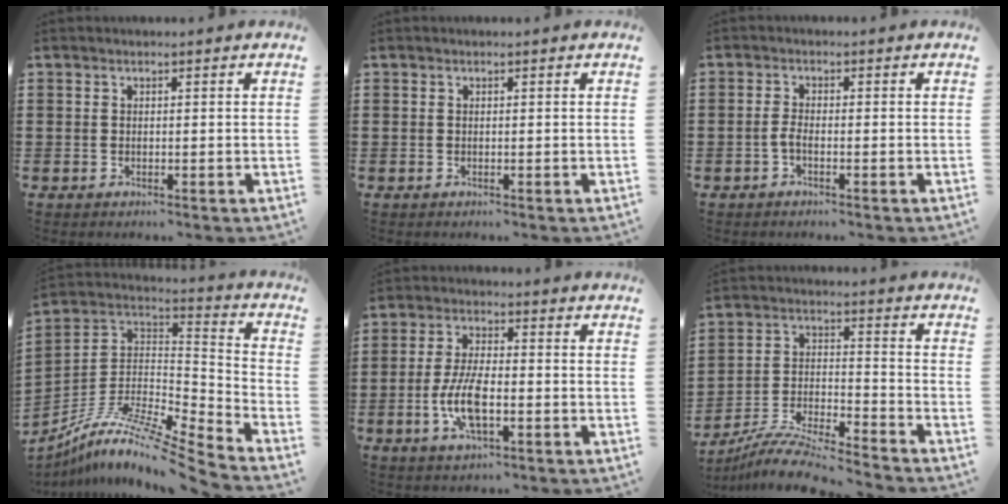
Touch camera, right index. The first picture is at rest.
{"total": 0.0}
{"total": 1.8, "force": [-0.8, 0.5, 1.5], "torque": [-0.037, -0.002, -0.018]}
{"total": 9.7, "force": [-7.7, 1.0, 5.8], "torque": [-0.113, -0.005, -0.156]}
{"total": 8.0, "force": [-2.2, 3.0, 7.1], "torque": [-0.160, -0.007, -0.046]}
{"total": 9.1, "force": [-8.7, 0.3, 2.8], "torque": [-0.055, 0.011, -0.171]}